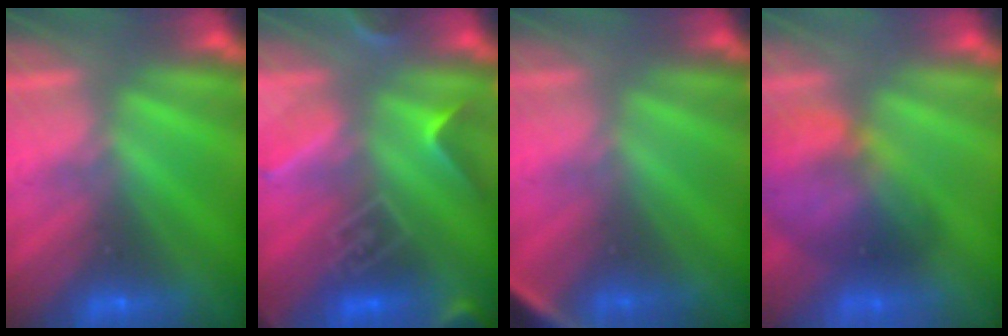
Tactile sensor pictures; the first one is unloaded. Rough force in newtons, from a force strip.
{"total": 9.0}
{"total": 2.8}
{"total": 5.7}